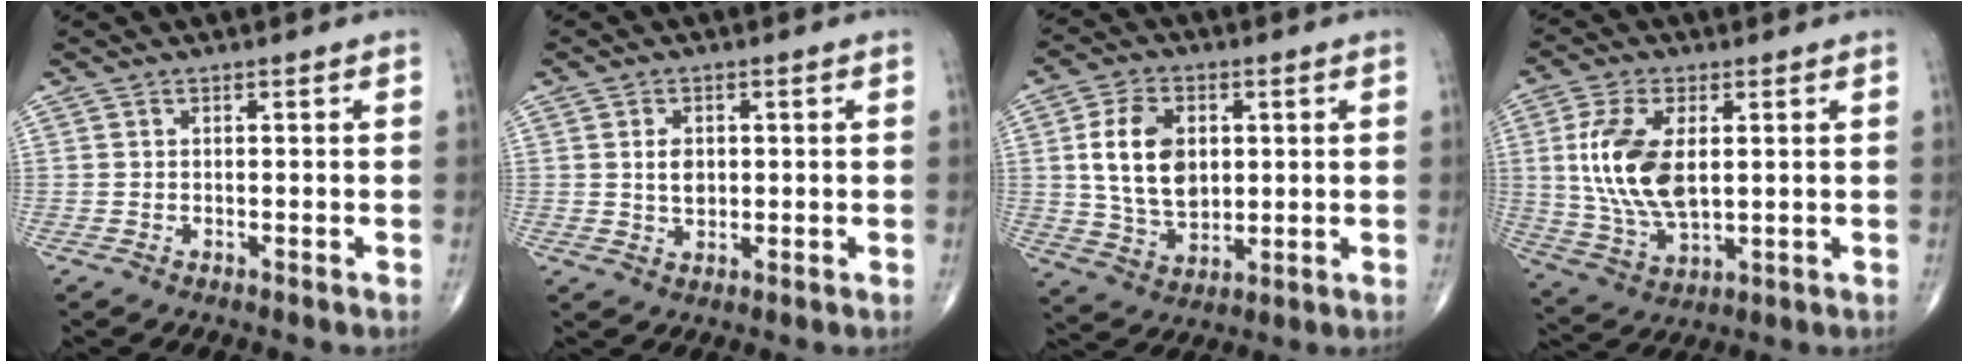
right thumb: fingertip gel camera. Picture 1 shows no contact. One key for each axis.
{"total": 3.8, "fx": 0.6, "fy": 2.6, "fz": 2.6, "tx": -0.034, "ty": -0.004, "tz": 0.013}
{"total": 12.7, "fx": 2.2, "fy": 8.5, "fz": 9.2, "tx": -0.149, "ty": -0.010, "tz": 0.046}
{"total": 14.2, "fx": 2.1, "fy": 7.5, "fz": 11.8, "tx": -0.240, "ty": -0.010, "tz": 0.050}